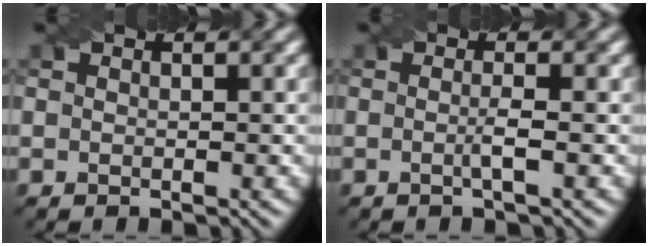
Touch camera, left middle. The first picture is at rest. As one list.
[{"total": 1.5, "force": [-0.3, 0.2, 1.5], "torque": [-0.027, -0.003, -0.007]}]